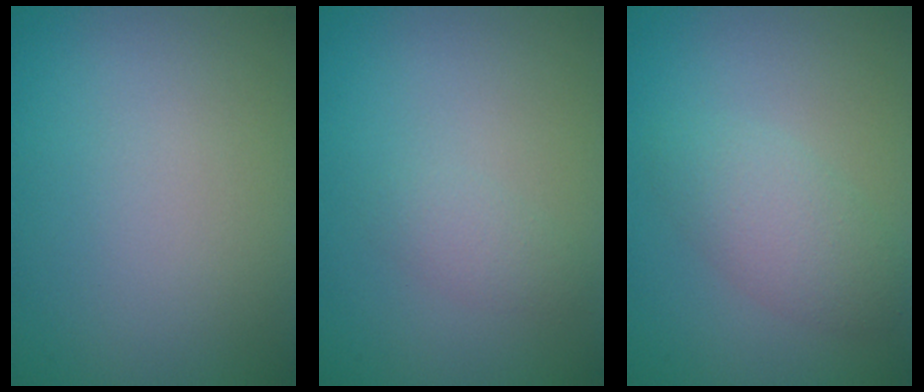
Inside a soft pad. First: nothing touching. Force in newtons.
{"total": 1.3, "press": 1.3, "slide": 0.0}
{"total": 3.1, "press": 3.1, "slide": 0.0}